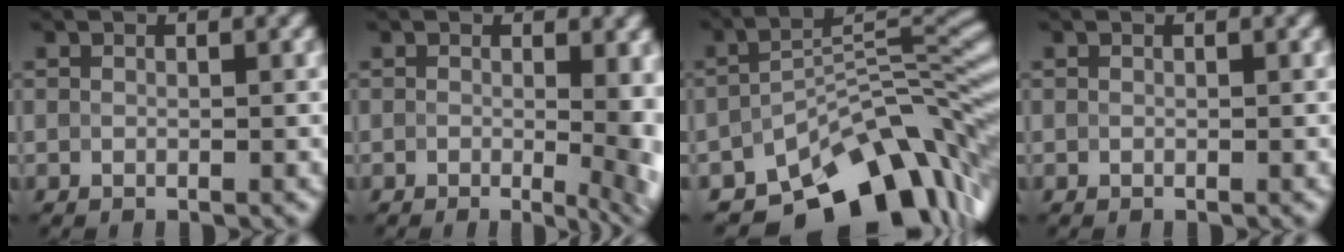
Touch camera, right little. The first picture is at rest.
{"total": 6.7, "force": [0.1, 2.7, 6.2], "torque": [-0.024, 0.010, 0.005]}
{"total": 12.3, "force": [-8.8, 4.8, 7.1], "torque": [-0.092, 0.001, -0.139]}
{"total": 0.0}